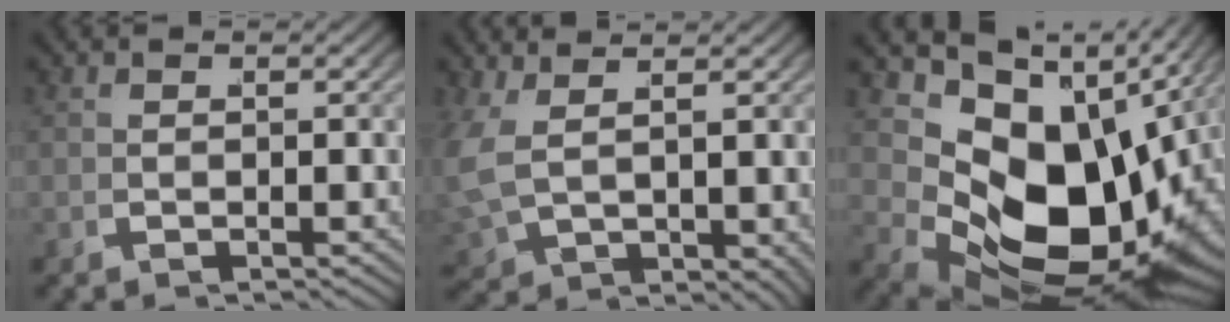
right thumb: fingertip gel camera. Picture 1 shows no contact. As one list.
[{"total": 5.4, "force": [1.8, 3.5, 3.6], "torque": [-0.098, -0.019, 0.052]}, {"total": 17.9, "force": [0.6, 10.5, 14.5], "torque": [-0.234, -0.041, 0.033]}]